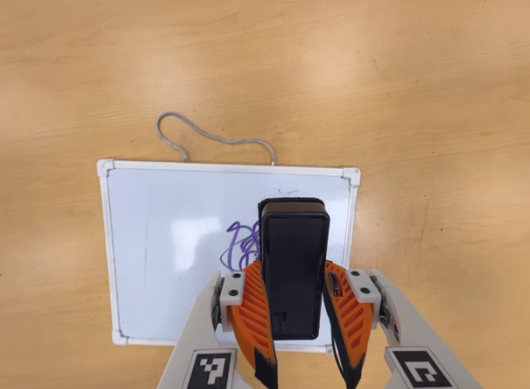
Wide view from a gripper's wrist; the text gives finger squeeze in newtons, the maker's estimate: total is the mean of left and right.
{"total": 8.6, "left": 6.9, "right": 10.4}